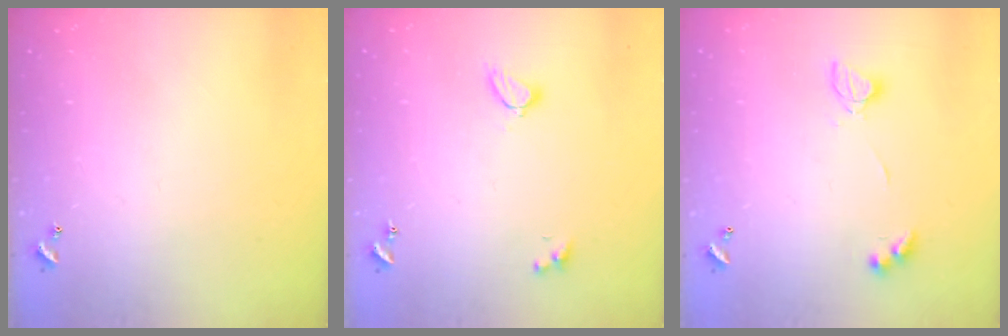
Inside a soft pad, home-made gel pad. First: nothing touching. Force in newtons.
{"total": 2.2, "press": 2.2, "slide": 0.3}
{"total": 4.4, "press": 4.3, "slide": 0.8}